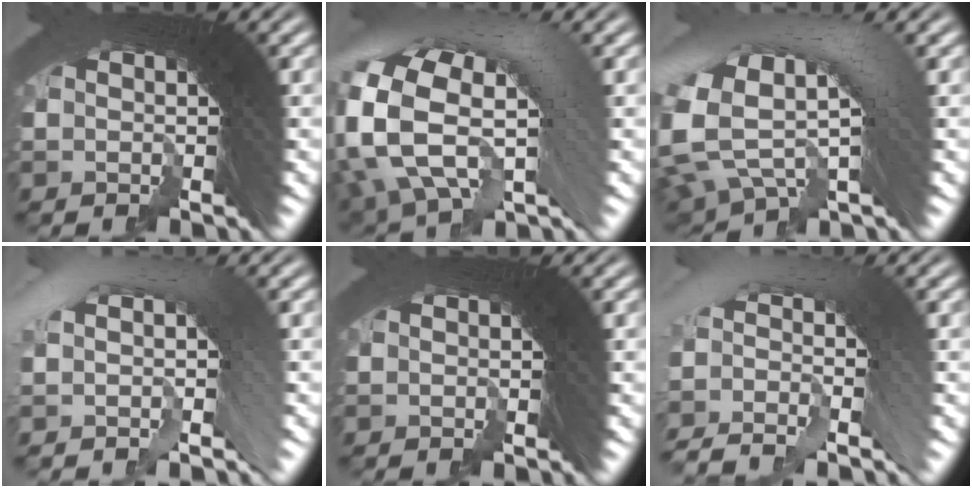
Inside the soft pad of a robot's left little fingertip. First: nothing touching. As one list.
[{"total": 10.1, "force": [0.5, 6.9, 7.4], "torque": [-0.153, -0.008, 0.014]}, {"total": 6.7, "force": [0.8, 4.3, 5.0], "torque": [-0.105, 0.001, 0.017]}, {"total": 2.6, "force": [0.1, 1.0, 2.4], "torque": [-0.029, 0.032, -0.004]}, {"total": 0.0}, {"total": 2.8, "force": [-1.3, 1.0, 2.3], "torque": [-0.015, 0.022, -0.032]}]